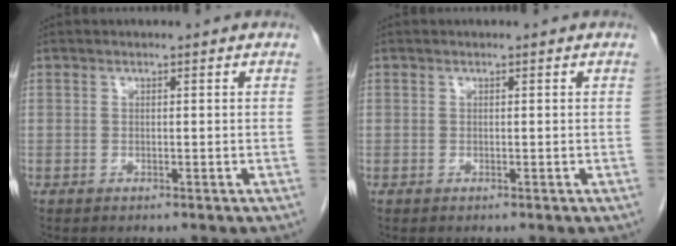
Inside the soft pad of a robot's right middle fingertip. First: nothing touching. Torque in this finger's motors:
{"motor_torque": [0.20, 0.22, -0.05, -0.01]}